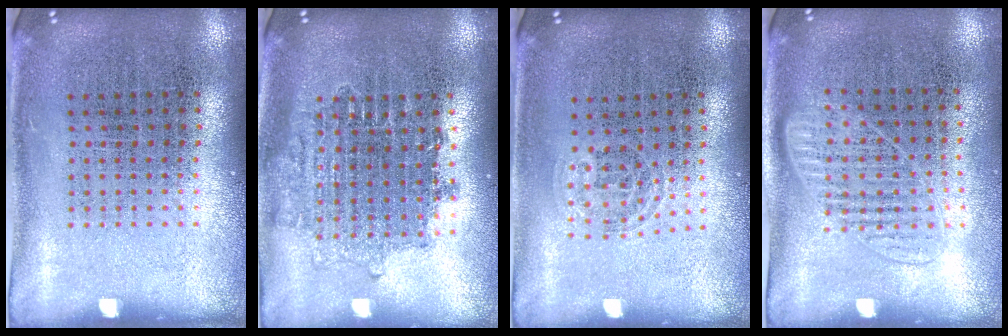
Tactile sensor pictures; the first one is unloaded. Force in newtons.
{"total": 1.6, "press": 1.3, "slide": 0.9}
{"total": 1.0, "press": 0.6, "slide": 0.7}
{"total": 1.2, "press": 1.0, "slide": 0.6}